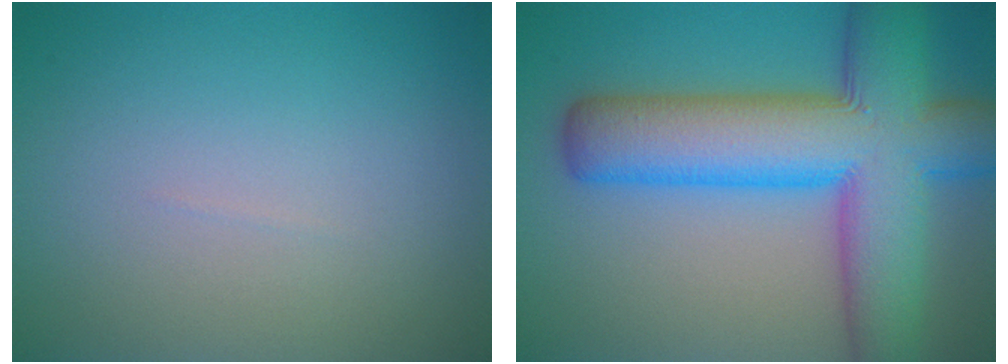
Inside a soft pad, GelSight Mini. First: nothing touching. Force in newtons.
{"total": 12.7, "press": 12.7, "slide": 0.5}